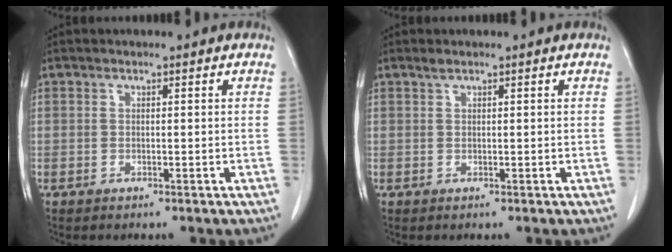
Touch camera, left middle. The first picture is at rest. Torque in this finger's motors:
{"motor_torque": [0.26, -0.17, -0.04, 0.01]}